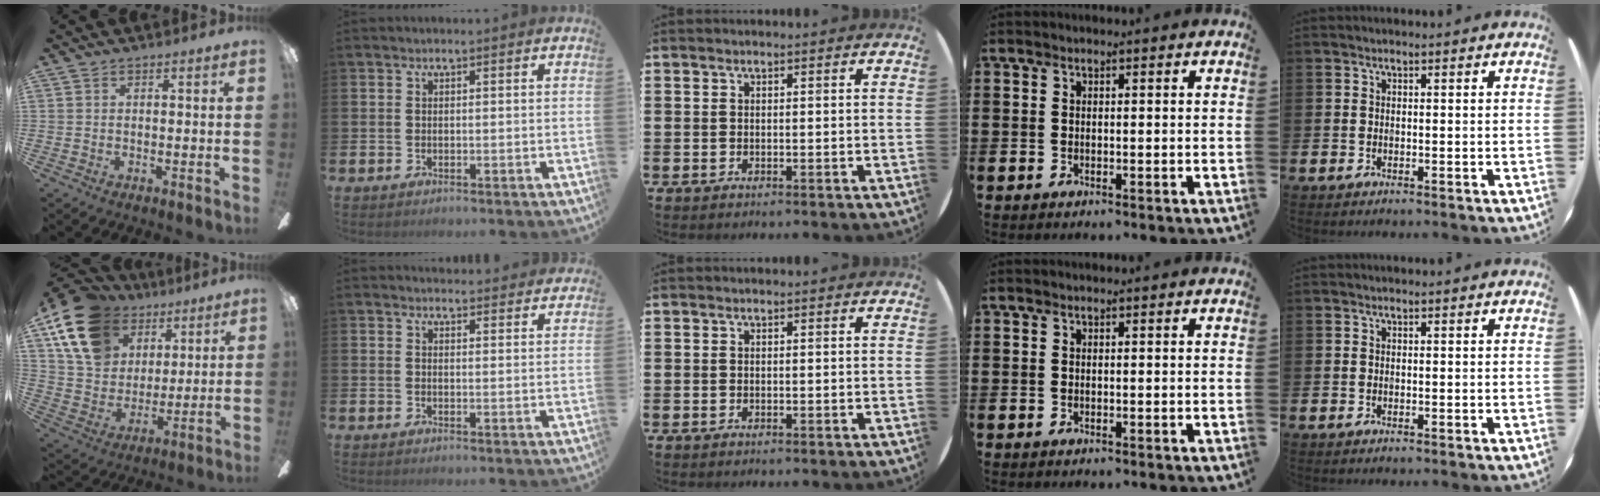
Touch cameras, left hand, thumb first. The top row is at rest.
{"thumb": {"total": 18.2, "force": [9.8, 13.0, 8.2], "torque": [-0.174, -0.033, 0.192]}, "index": {"total": 2.9, "force": [2.9, 0.4, -0.2], "torque": [0.008, -0.021, 0.050]}}